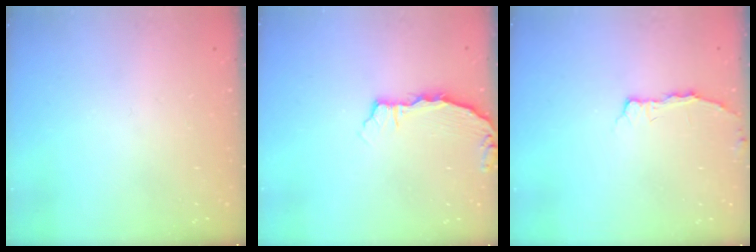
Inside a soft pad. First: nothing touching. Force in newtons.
{"total": 3.2, "press": 3.2, "slide": 0.4}
{"total": 3.5, "press": 3.4, "slide": 0.5}